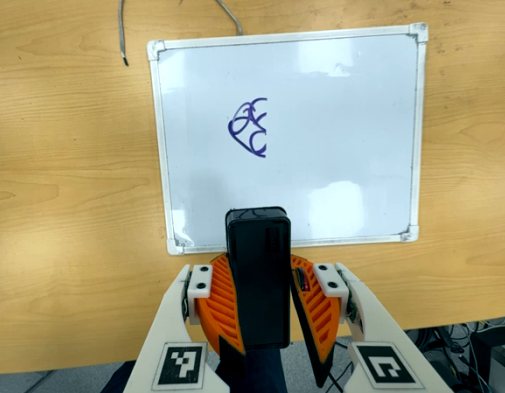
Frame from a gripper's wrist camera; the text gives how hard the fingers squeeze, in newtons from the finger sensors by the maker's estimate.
{"total": 10.3, "left": 10.2, "right": 10.5}